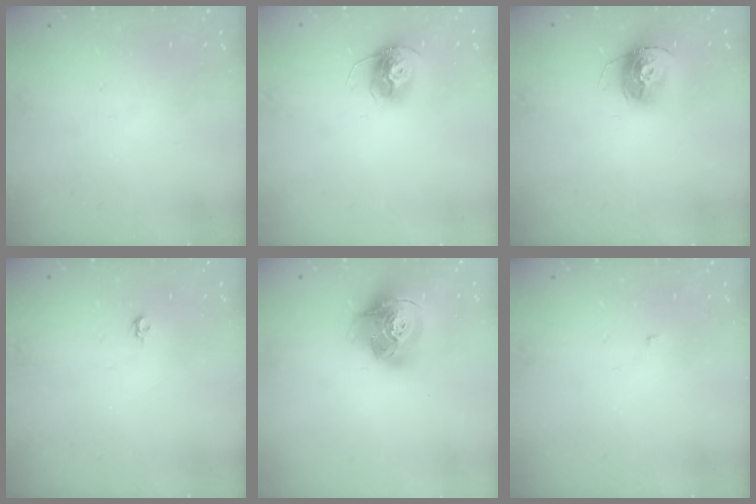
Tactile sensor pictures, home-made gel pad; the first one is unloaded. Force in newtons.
{"total": 11.9, "press": 11.9, "slide": 1.0}
{"total": 13.1, "press": 13.0, "slide": 1.1}
{"total": 3.7, "press": 3.6, "slide": 0.8}
{"total": 17.1, "press": 17.0, "slide": 2.2}
{"total": 1.8, "press": 1.8, "slide": 0.2}